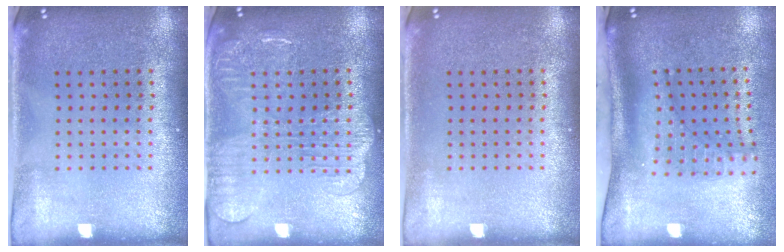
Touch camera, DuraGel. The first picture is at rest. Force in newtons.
{"total": 1.9, "press": 1.8, "slide": 0.5}
{"total": 0.0}
{"total": 1.9, "press": 1.4, "slide": 1.3}